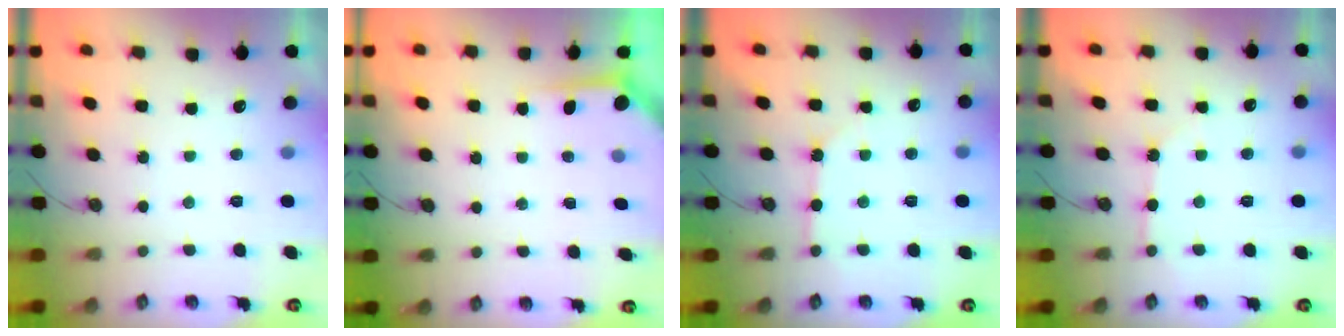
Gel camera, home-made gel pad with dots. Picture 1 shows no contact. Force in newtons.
{"total": 3.6, "press": 3.6, "slide": 0.3}
{"total": 3.2, "press": 3.1, "slide": 0.4}
{"total": 4.7, "press": 4.7, "slide": 0.5}